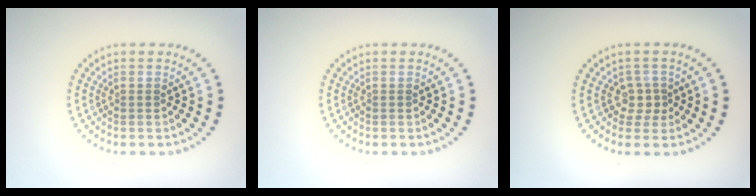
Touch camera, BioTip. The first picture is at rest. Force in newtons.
{"total": 0.0}
{"total": 1.7, "press": 1.3, "slide": 1.2}